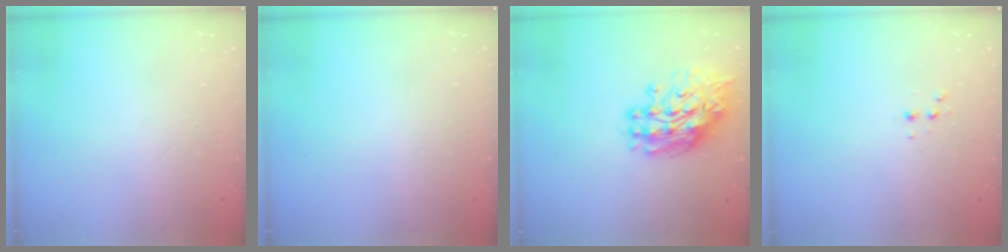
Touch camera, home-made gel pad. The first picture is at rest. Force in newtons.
{"total": 0.0}
{"total": 14.5, "press": 14.4, "slide": 1.3}
{"total": 3.6, "press": 3.5, "slide": 1.1}